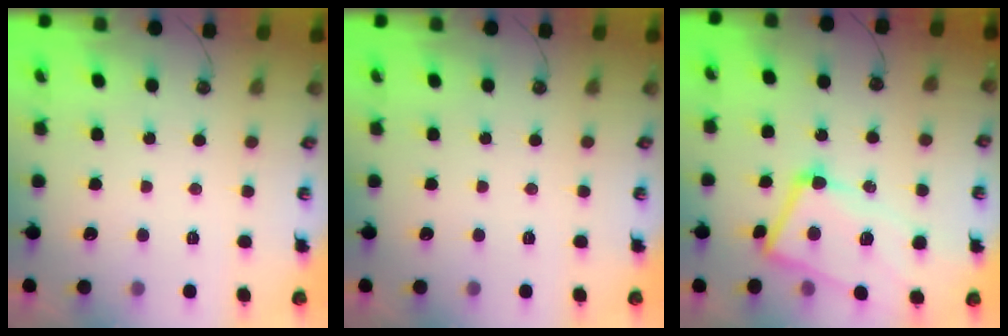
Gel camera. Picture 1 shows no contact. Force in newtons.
{"total": 0.0}
{"total": 9.2, "press": 9.1, "slide": 1.4}